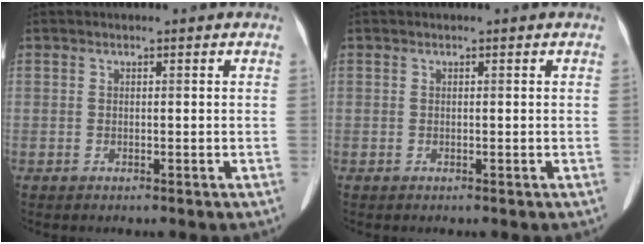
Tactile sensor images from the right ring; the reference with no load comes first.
{"total": 0.0}